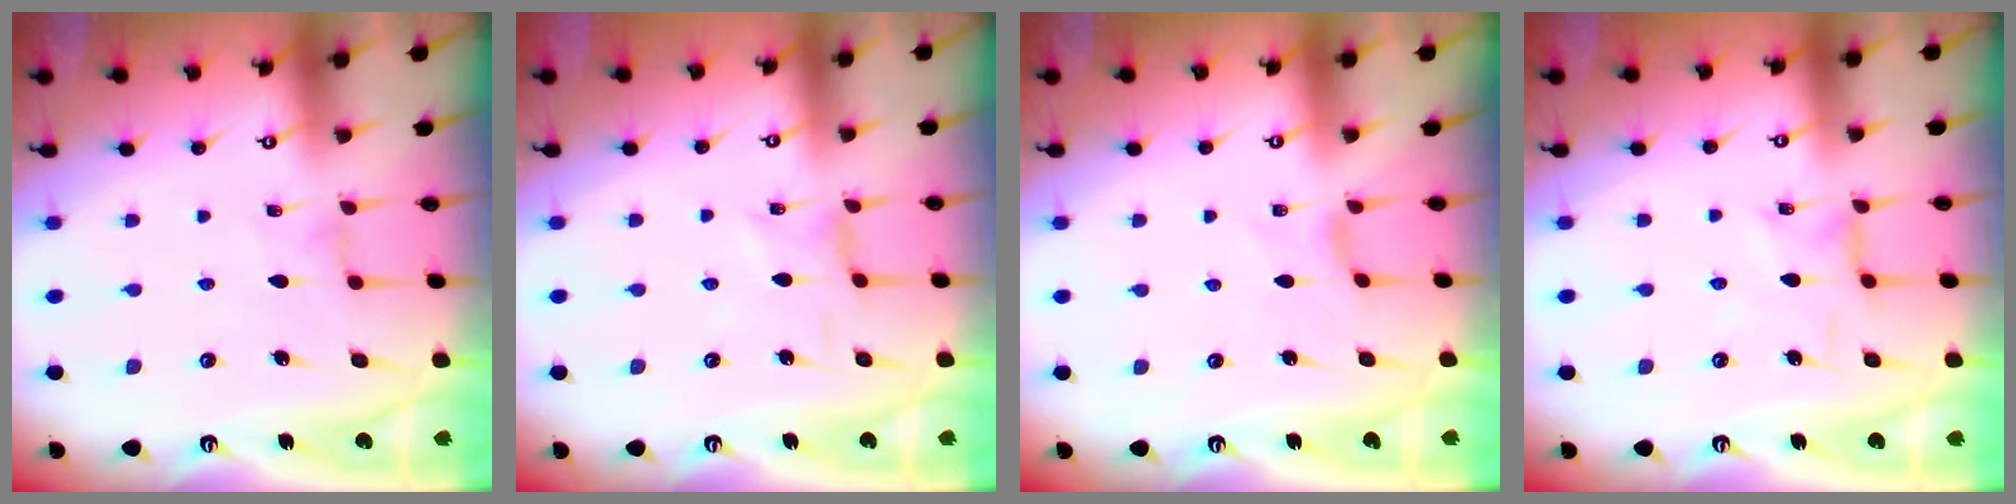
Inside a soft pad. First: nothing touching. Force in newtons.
{"total": 1.6, "press": 1.5, "slide": 0.3}
{"total": 1.5, "press": 1.4, "slide": 0.4}
{"total": 1.4, "press": 1.4, "slide": 0.3}